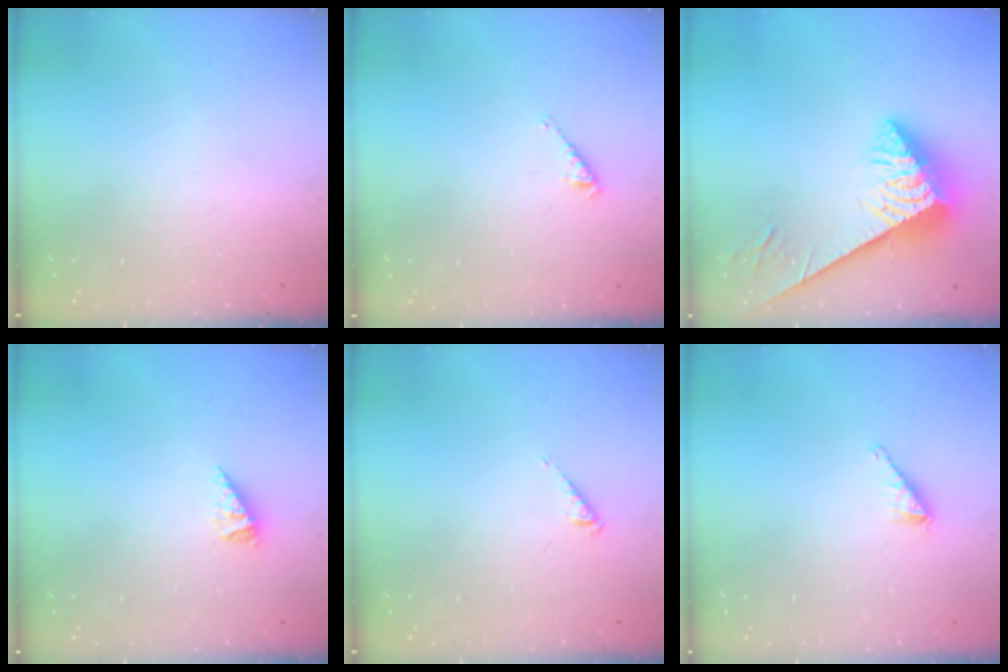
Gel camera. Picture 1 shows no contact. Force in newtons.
{"total": 2.9, "press": 2.9, "slide": 0.5}
{"total": 6.3, "press": 6.2, "slide": 1.2}
{"total": 3.2, "press": 3.2, "slide": 0.2}
{"total": 0.8, "press": 0.8, "slide": 0.1}
{"total": 1.8, "press": 1.7, "slide": 0.1}